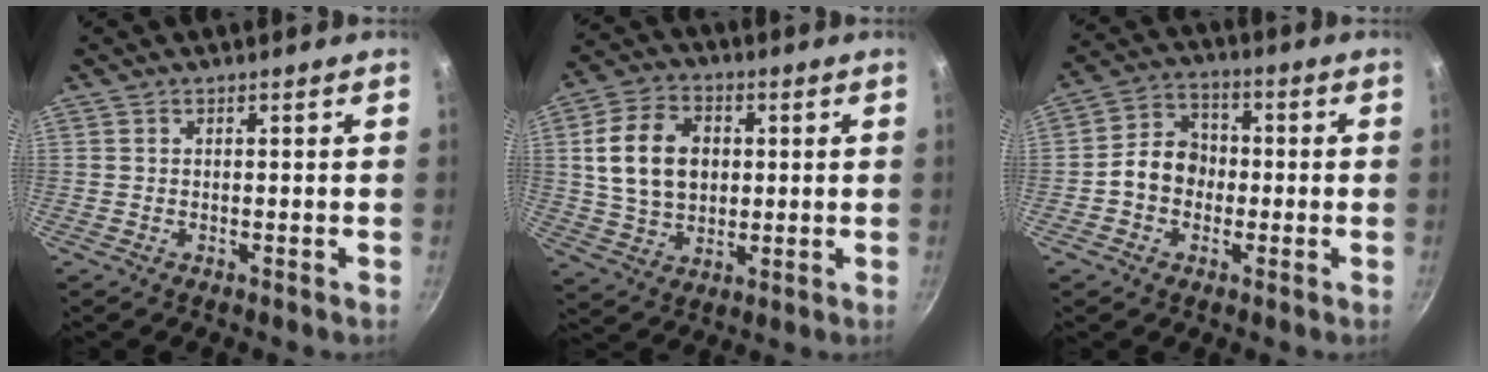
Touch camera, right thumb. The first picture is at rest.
{"total": 13.6, "force": [2.1, 10.0, 9.1], "torque": [-0.147, 0.005, 0.037]}
{"total": 8.3, "force": [-1.2, 6.8, 4.6], "torque": [-0.043, 0.028, -0.035]}